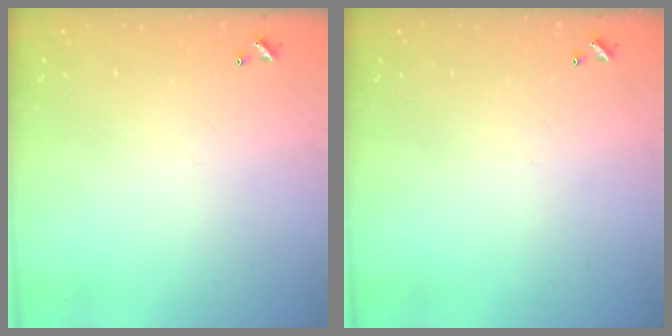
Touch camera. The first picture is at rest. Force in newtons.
{"total": 0.0}